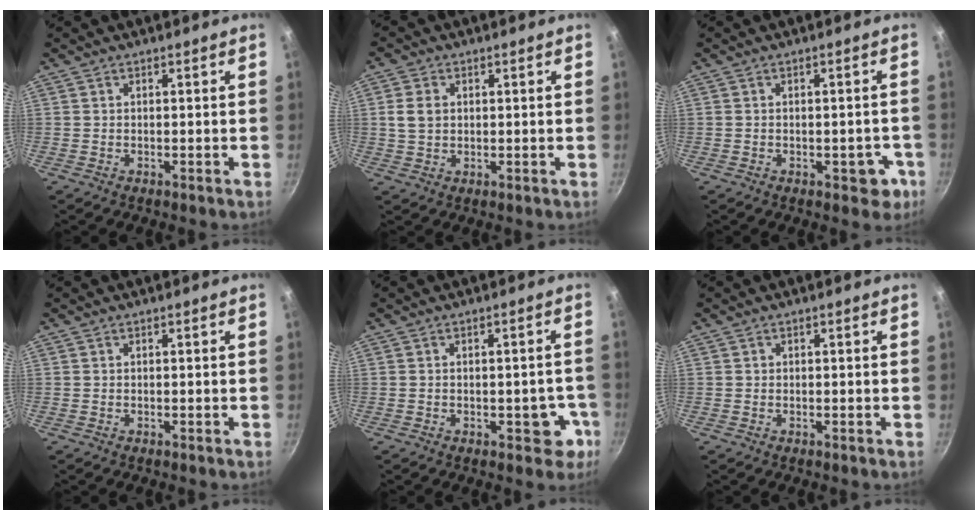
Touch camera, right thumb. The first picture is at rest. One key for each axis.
{"total": 4.5, "fx": 0.8, "fy": 3.5, "fz": 2.8, "tx": -0.046, "ty": 0.002, "tz": 0.014}
{"total": 4.7, "fx": -1.8, "fy": 2.6, "fz": 3.5, "tx": -0.010, "ty": 0.016, "tz": -0.018}
{"total": 0.0}
{"total": 5.2, "fx": -1.9, "fy": 2.9, "fz": 3.8, "tx": -0.006, "ty": 0.016, "tz": -0.021}
{"total": 0.0}